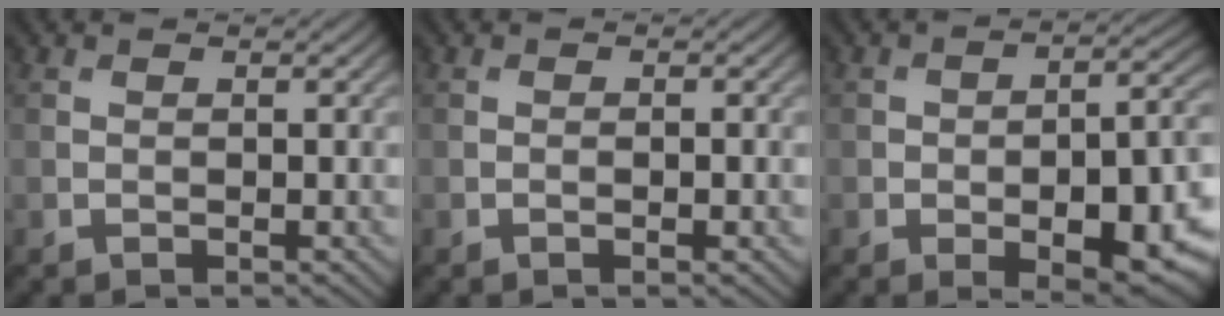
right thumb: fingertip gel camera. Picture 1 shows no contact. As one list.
[{"total": 1.2, "force": [-0.4, 0.2, 1.1], "torque": [-0.018, -0.001, -0.006]}, {"total": 12.8, "force": [-4.5, 5.9, 10.4], "torque": [-0.128, -0.020, -0.053]}]